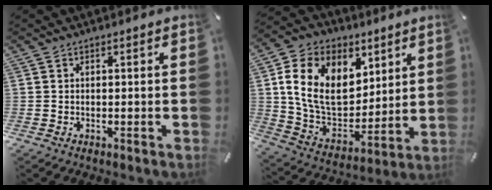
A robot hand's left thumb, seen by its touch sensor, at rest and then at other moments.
{"total": 17.5, "force": [6.0, 13.0, 10.1], "torque": [-0.202, -0.021, 0.112]}